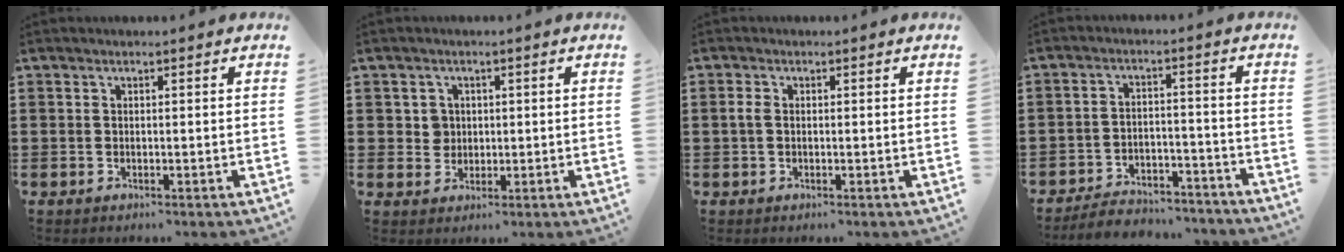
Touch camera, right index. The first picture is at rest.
{"total": 2.5, "force": [0.4, 2.4, 0.6], "torque": [-0.023, 0.009, 0.006]}
{"total": 1.2, "force": [-0.1, 0.8, 0.9], "torque": [-0.027, 0.001, -0.006]}
{"total": 5.0, "force": [-4.9, 0.9, 0.8], "torque": [-0.021, 0.007, -0.100]}